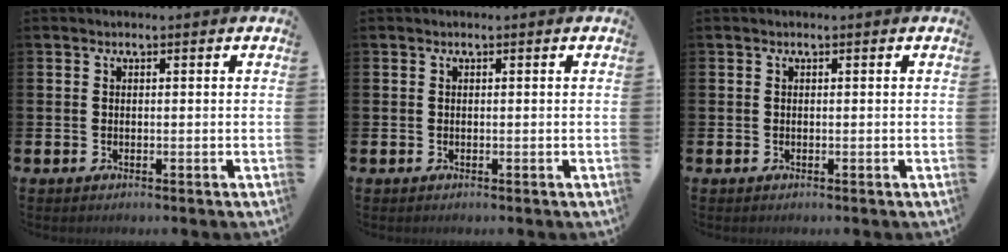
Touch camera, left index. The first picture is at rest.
{"total": 0.0}
{"total": 0.0}